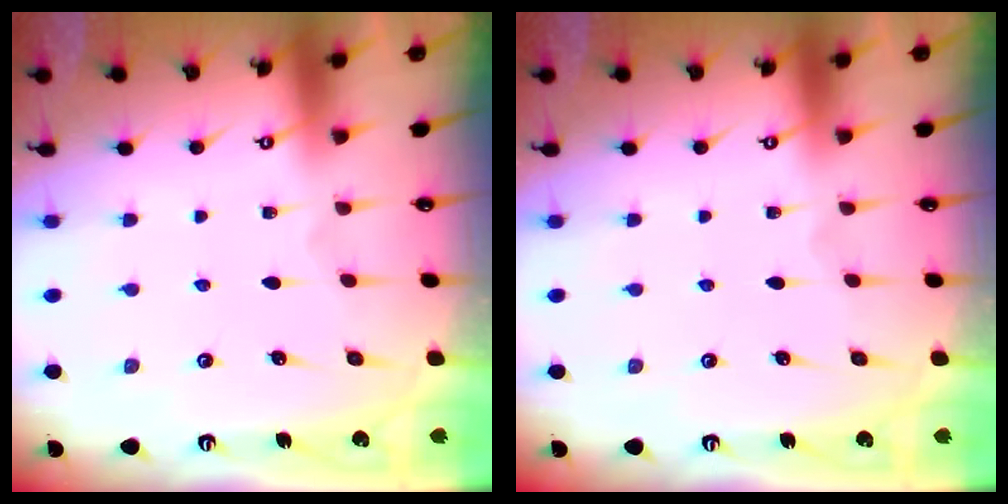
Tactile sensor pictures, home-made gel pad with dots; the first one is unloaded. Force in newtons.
{"total": 0.0}